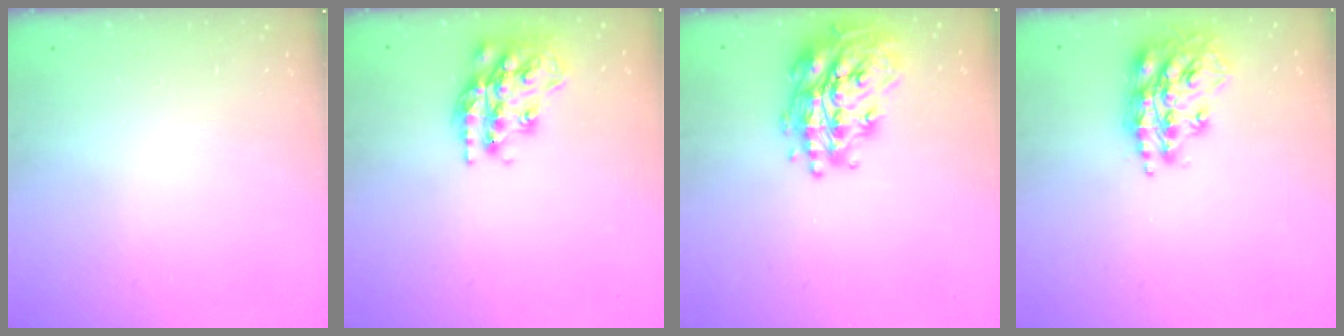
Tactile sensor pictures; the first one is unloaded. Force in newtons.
{"total": 19.3, "press": 19.3, "slide": 1.4}
{"total": 21.0, "press": 20.9, "slide": 1.5}
{"total": 16.1, "press": 16.0, "slide": 1.6}